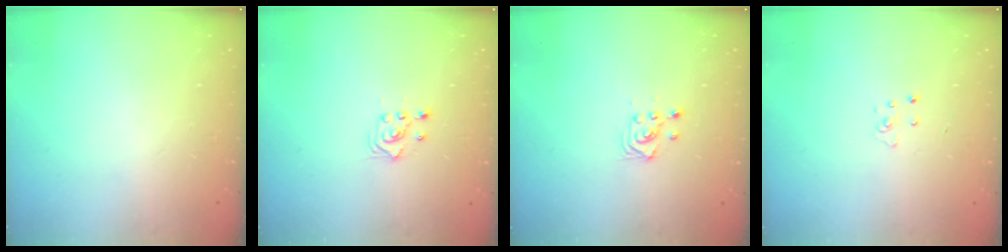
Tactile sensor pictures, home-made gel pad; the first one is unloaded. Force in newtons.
{"total": 2.9, "press": 2.9, "slide": 0.2}
{"total": 3.0, "press": 2.9, "slide": 0.8}
{"total": 2.7, "press": 2.7, "slide": 0.3}